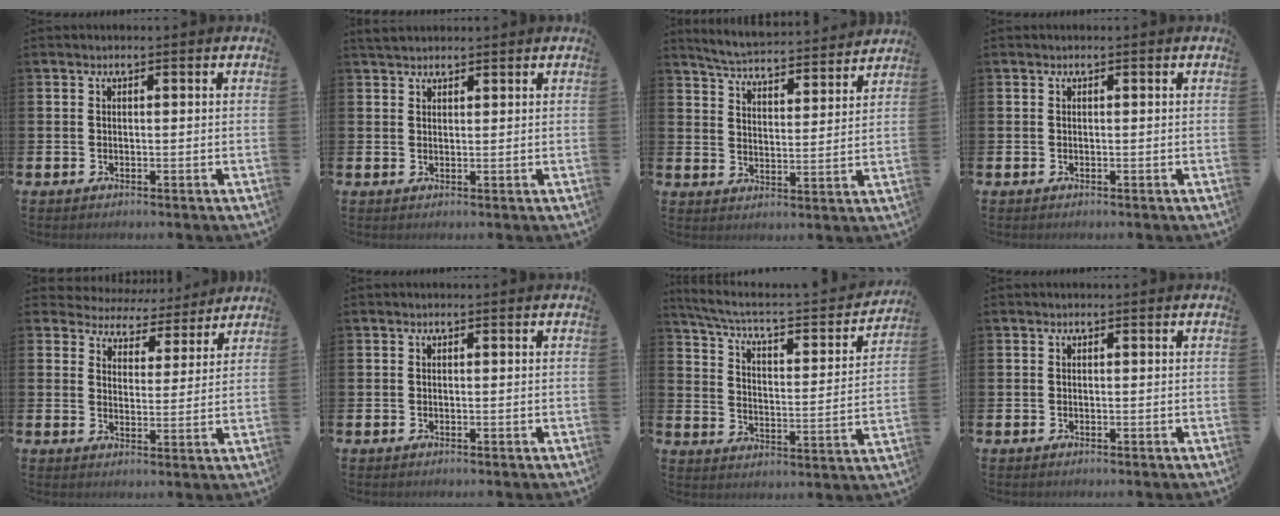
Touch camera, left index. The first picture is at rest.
{"total": 2.2, "force": [2.1, 0.7, 0.4], "torque": [-0.003, -0.002, 0.036]}
{"total": 5.4, "force": [5.3, 0.3, 0.6], "torque": [-0.034, -0.041, 0.091]}
{"total": 0.0}
{"total": 5.1, "force": [4.7, 1.8, -0.3], "torque": [-0.021, -0.043, 0.081]}
{"total": 0.0}
{"total": 5.5, "force": [4.7, 1.4, 2.5], "torque": [-0.073, -0.038, 0.069]}
{"total": 0.0}